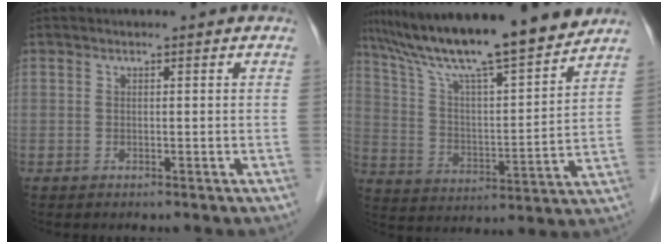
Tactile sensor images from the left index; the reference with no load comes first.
{"total": 18.9, "force": [16.3, 0.8, 9.6], "torque": [-0.163, 0.007, 0.269]}